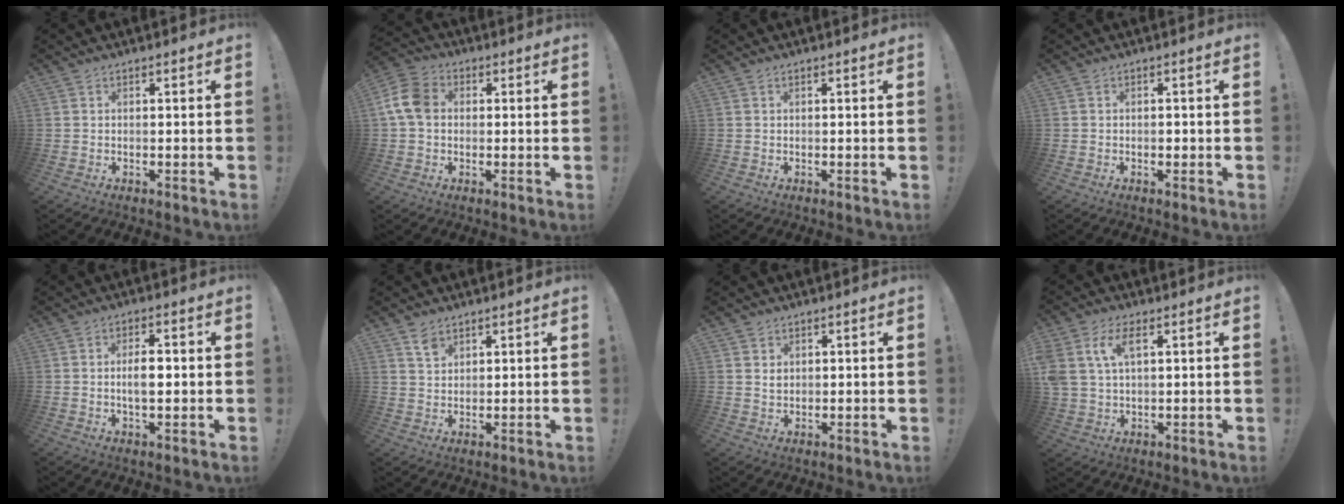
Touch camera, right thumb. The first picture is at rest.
{"total": 10.1, "force": [1.1, 7.5, 6.6], "torque": [-0.128, 0.013, 0.026]}
{"total": 0.0}
{"total": 1.1, "force": [-0.6, 0.8, 0.3], "torque": [-0.008, 0.005, -0.011]}
{"total": 5.5, "force": [-0.2, 2.7, 4.8], "torque": [-0.076, 0.001, -0.011]}
{"total": 4.1, "force": [2.9, 2.4, 1.6], "torque": [-0.019, -0.017, 0.052]}
{"total": 2.4, "force": [1.3, 1.8, 0.8], "torque": [0.005, -0.007, 0.019]}
{"total": 8.5, "force": [3.4, 4.9, 6.0], "torque": [-0.137, 0.001, 0.062]}